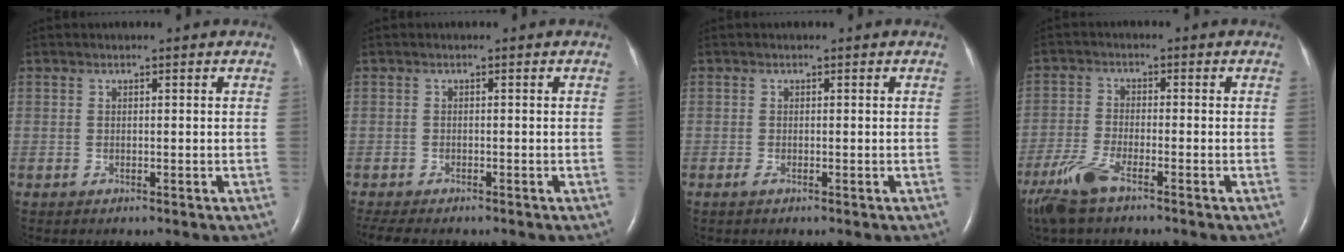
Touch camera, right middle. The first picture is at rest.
{"total": 4.8, "force": [-4.1, 1.2, 2.4], "torque": [-0.041, -0.011, -0.060]}
{"total": 0.5, "force": [-0.4, 0.0, 0.4], "torque": [-0.011, -0.001, -0.007]}
{"total": 6.6, "force": [-4.7, 1.2, 4.6], "torque": [-0.112, -0.017, -0.094]}